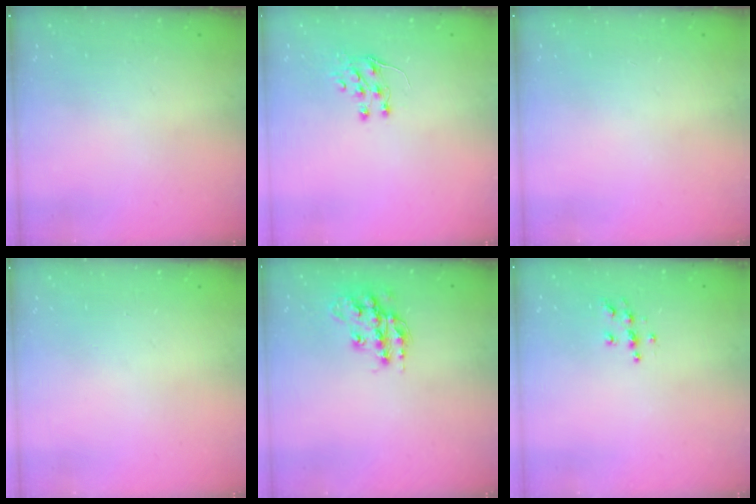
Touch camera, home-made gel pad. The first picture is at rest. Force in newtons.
{"total": 6.0, "press": 5.9, "slide": 0.7}
{"total": 0.0}
{"total": 0.0}
{"total": 14.9, "press": 14.9, "slide": 0.9}
{"total": 5.4, "press": 5.4, "slide": 0.1}